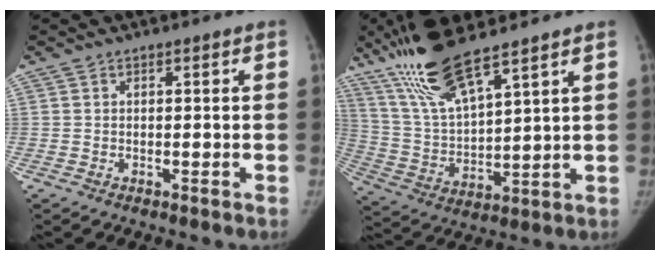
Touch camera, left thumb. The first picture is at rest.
{"total": 15.4, "force": [11.1, 3.0, 10.2], "torque": [-0.201, -0.046, 0.230]}